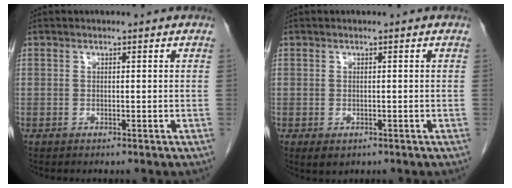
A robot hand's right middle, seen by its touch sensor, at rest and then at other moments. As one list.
[{"total": 1.9, "force": [-0.9, 1.2, 1.2], "torque": [-0.015, -0.001, -0.003]}]